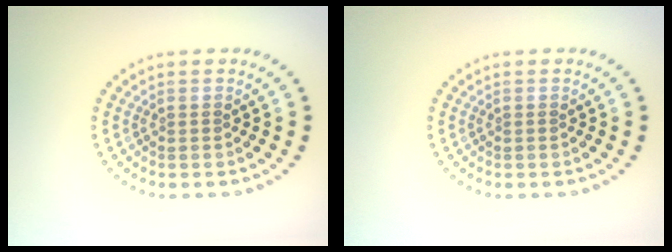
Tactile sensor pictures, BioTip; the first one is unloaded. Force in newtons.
{"total": 0.0}